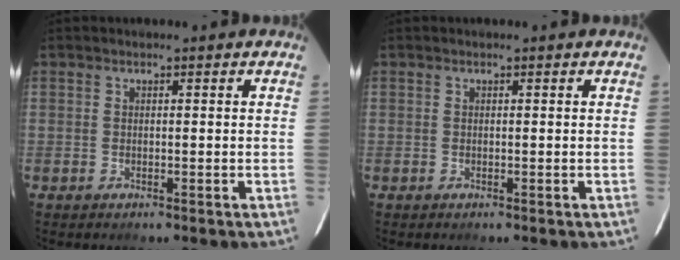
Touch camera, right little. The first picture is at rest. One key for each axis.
{"total": 0.0}